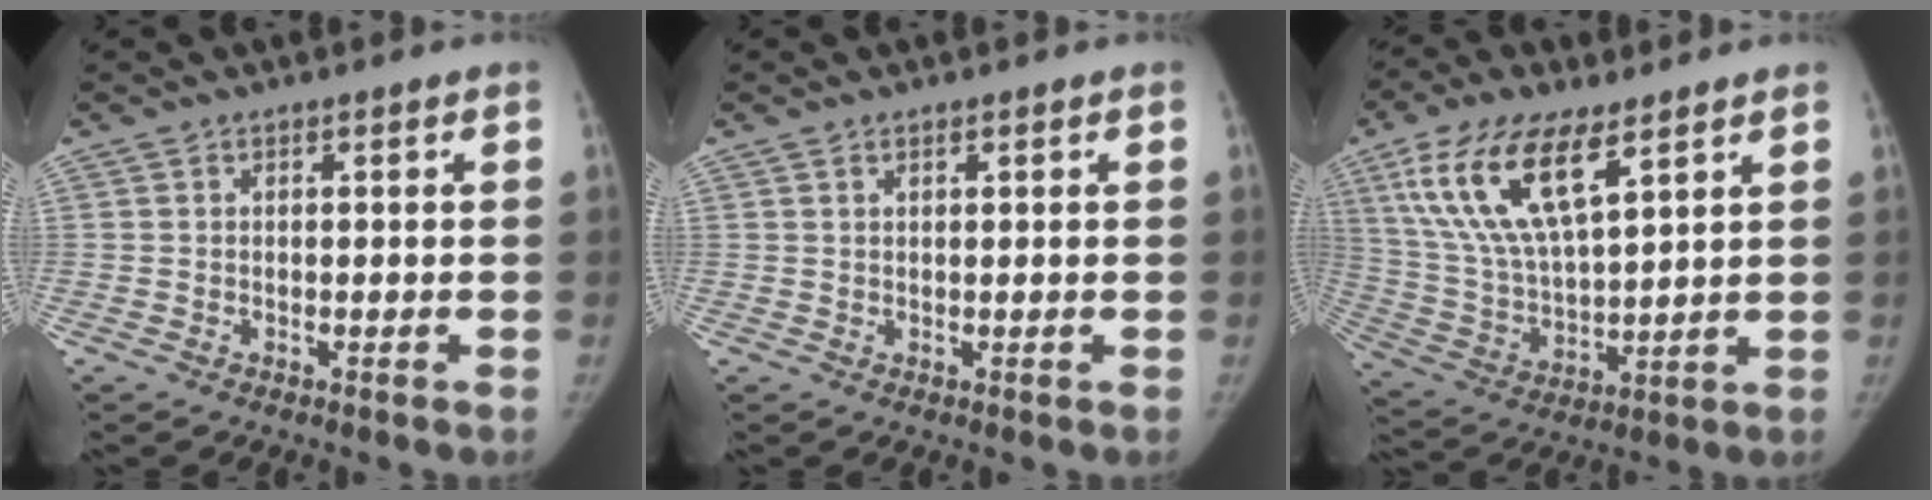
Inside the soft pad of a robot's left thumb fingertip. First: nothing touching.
{"total": 0.8, "force": [0.5, 0.3, 0.5], "torque": [-0.006, 0.000, 0.009]}
{"total": 17.1, "force": [8.8, 6.8, 13.0], "torque": [-0.245, -0.025, 0.173]}